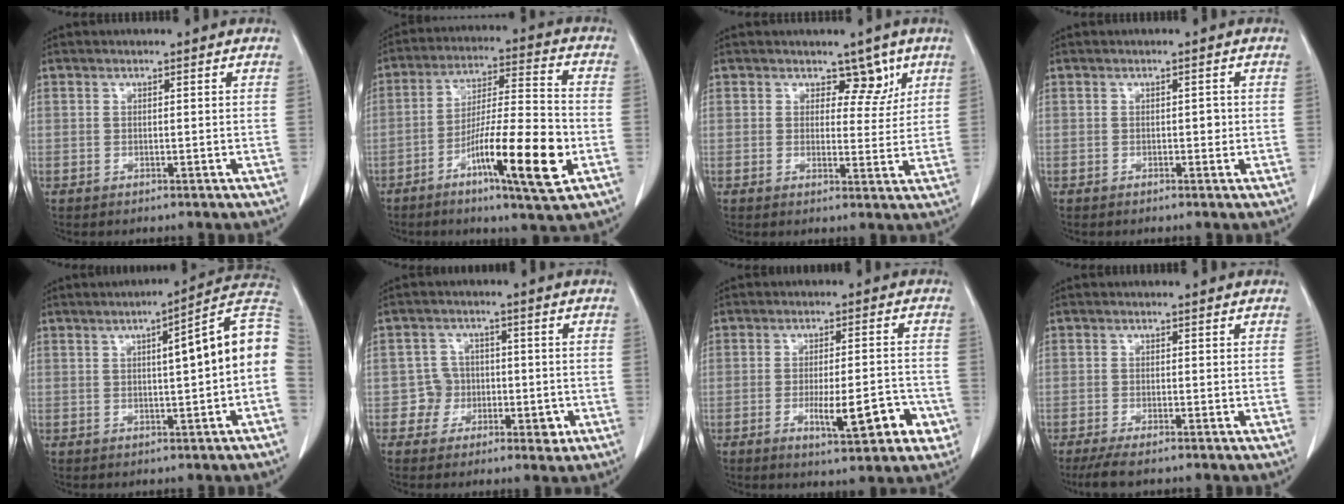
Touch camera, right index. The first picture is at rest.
{"total": 15.1, "force": [-5.8, 1.2, 13.9], "torque": [-0.239, -0.010, -0.099]}
{"total": 4.0, "force": [2.4, 2.6, 1.9], "torque": [-0.008, -0.002, 0.032]}
{"total": 0.9, "force": [-0.2, 0.5, 0.7], "torque": [-0.005, 0.003, -0.003]}
{"total": 11.1, "force": [0.8, 0.6, 11.1], "torque": [-0.146, 0.029, 0.003]}
{"total": 4.8, "force": [-1.2, 4.6, 1.0], "torque": [0.005, 0.016, -0.015]}
{"total": 9.4, "force": [-3.5, 2.3, 8.4], "torque": [-0.115, 0.003, -0.044]}
{"total": 3.5, "force": [-2.8, 0.3, 2.1], "torque": [-0.040, -0.009, -0.050]}